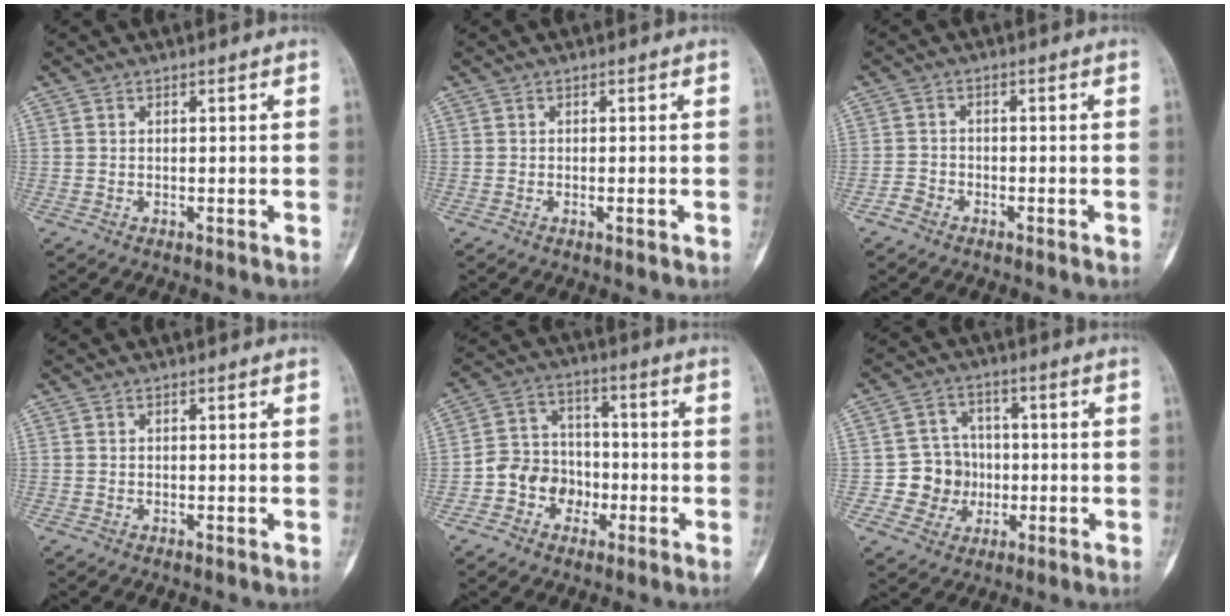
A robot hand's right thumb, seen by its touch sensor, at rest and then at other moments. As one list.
[{"total": 0.9, "force": [-0.3, 0.2, 0.8], "torque": [-0.008, 0.003, -0.003]}, {"total": 2.2, "force": [-1.5, 1.5, 0.4], "torque": [-0.007, 0.010, -0.033]}, {"total": 0.0}, {"total": 9.3, "force": [-3.2, 7.9, 3.6], "torque": [-0.020, 0.041, -0.062]}, {"total": 8.2, "force": [-1.2, 7.8, 2.2], "torque": [0.004, 0.019, -0.021]}]